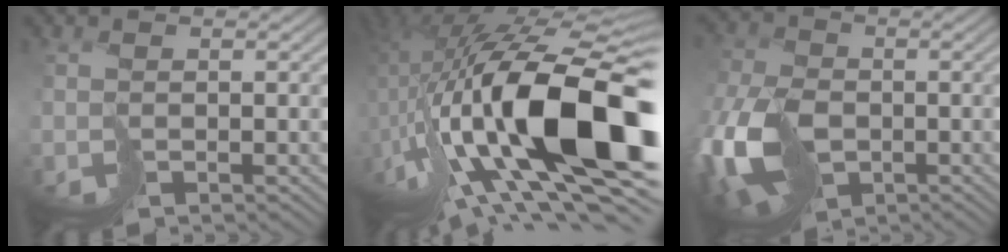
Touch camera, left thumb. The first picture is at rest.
{"total": 20.0, "force": [-4.1, 6.9, 18.4], "torque": [-0.327, -0.029, -0.059]}
{"total": 13.1, "force": [-4.1, 8.6, 8.9], "torque": [-0.225, -0.034, -0.079]}